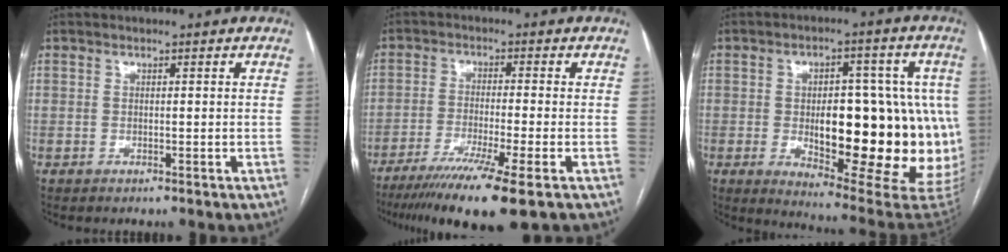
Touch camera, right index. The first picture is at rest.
{"total": 11.7, "force": [-7.6, -0.8, 8.8], "torque": [-0.145, -0.031, -0.122]}
{"total": 22.2, "force": [-1.9, 7.5, 20.8], "torque": [-0.203, 0.017, 0.003]}